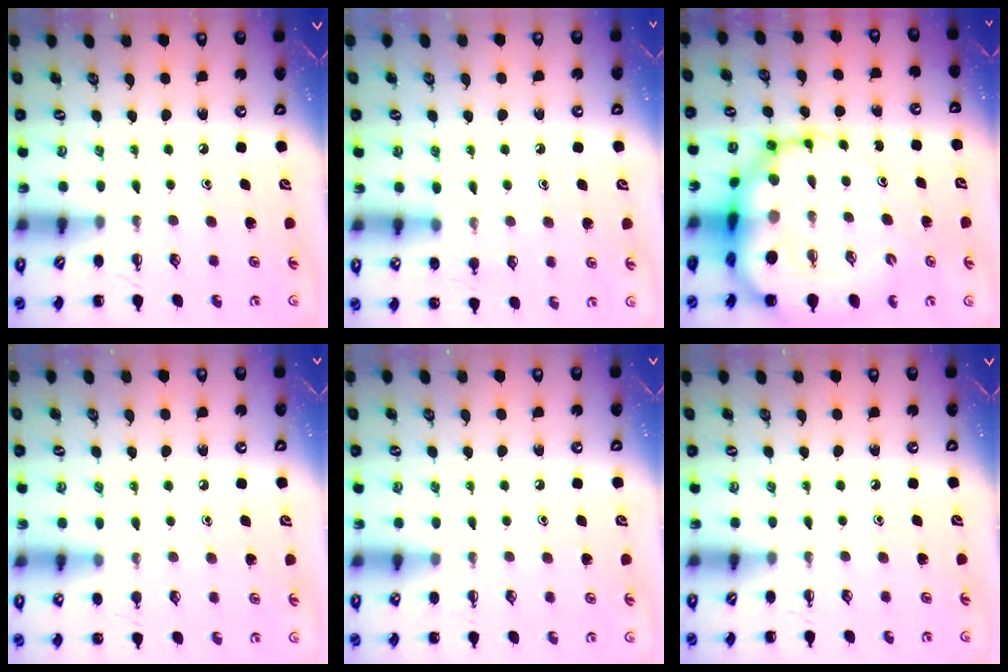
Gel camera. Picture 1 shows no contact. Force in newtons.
{"total": 5.9, "press": 5.8, "slide": 1.5}
{"total": 17.0, "press": 16.4, "slide": 4.4}
{"total": 4.8, "press": 4.4, "slide": 1.8}
{"total": 5.0, "press": 4.7, "slide": 1.7}
{"total": 0.0}